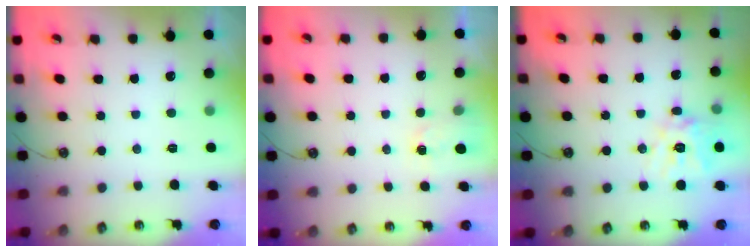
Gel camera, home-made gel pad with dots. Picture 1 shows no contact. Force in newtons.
{"total": 1.1, "press": 1.1, "slide": 0.3}
{"total": 13.2, "press": 13.1, "slide": 1.5}